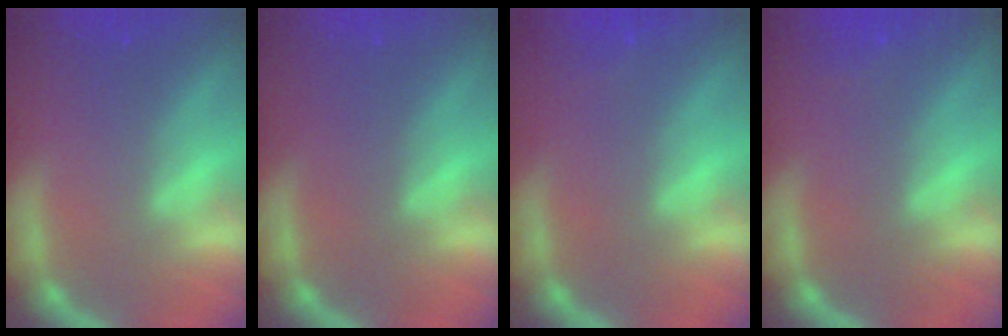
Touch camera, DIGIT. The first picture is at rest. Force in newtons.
{"total": 0.0}
{"total": 0.9}
{"total": 1.4}